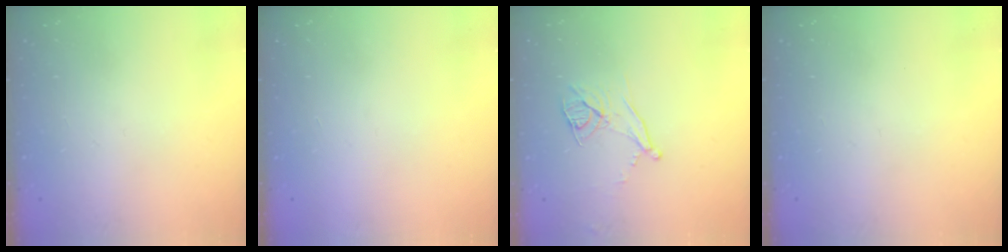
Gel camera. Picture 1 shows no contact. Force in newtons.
{"total": 1.5, "press": 1.5, "slide": 0.1}
{"total": 9.7, "press": 9.2, "slide": 3.0}
{"total": 0.0}